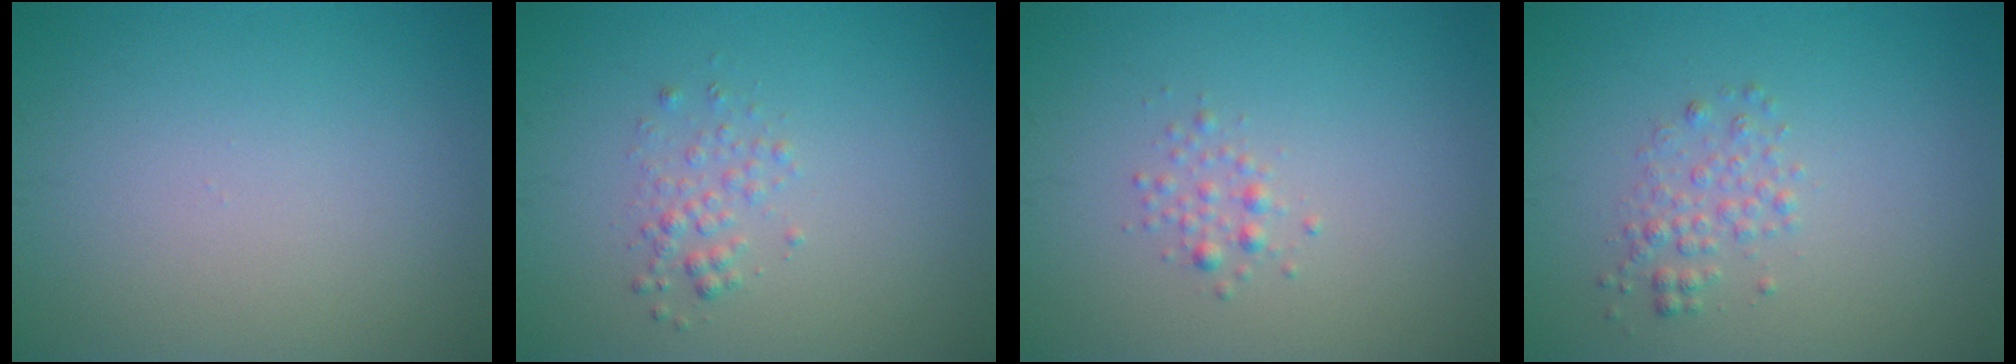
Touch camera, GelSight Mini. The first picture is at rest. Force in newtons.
{"total": 1.4, "press": 1.4, "slide": 0.1}
{"total": 1.1, "press": 1.1, "slide": 0.0}
{"total": 1.7, "press": 1.7, "slide": 0.0}